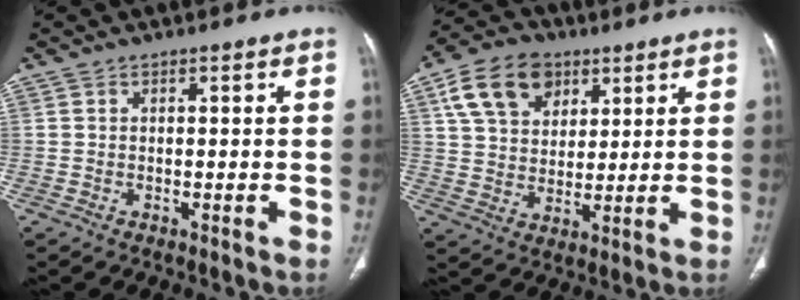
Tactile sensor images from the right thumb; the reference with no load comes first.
{"total": 13.2, "force": [6.1, 9.2, 7.3], "torque": [-0.110, -0.011, 0.110]}